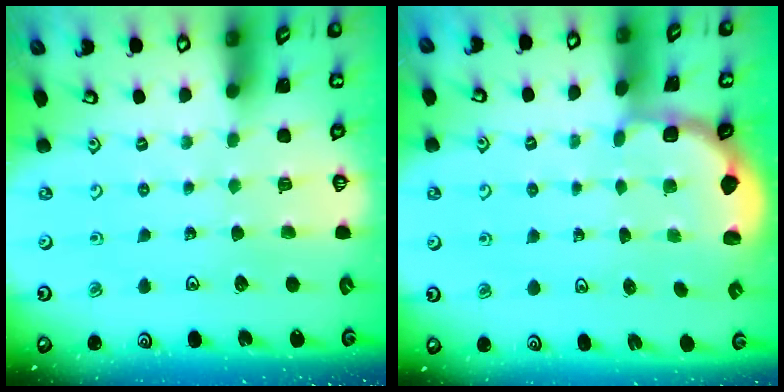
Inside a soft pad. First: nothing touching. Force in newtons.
{"total": 1.9, "press": 1.6, "slide": 1.0}